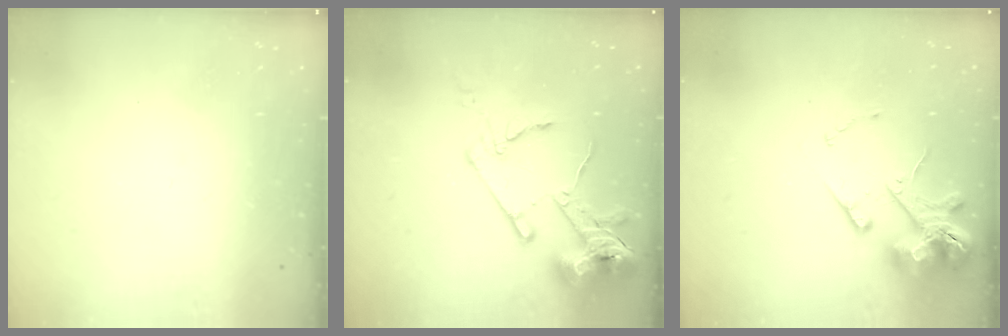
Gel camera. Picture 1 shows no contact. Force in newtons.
{"total": 16.1, "press": 16.0, "slide": 1.9}
{"total": 14.1, "press": 13.9, "slide": 2.1}